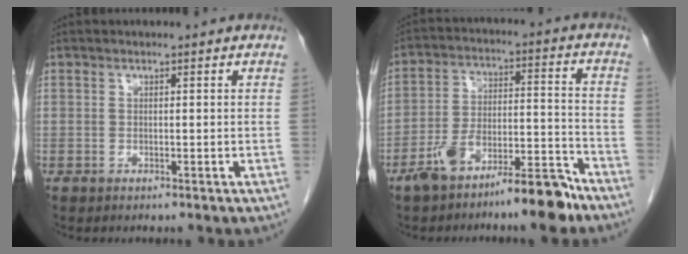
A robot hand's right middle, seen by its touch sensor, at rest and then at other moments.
{"total": 11.0, "force": [-8.3, 2.1, 6.9], "torque": [-0.119, 0.027, -0.143]}